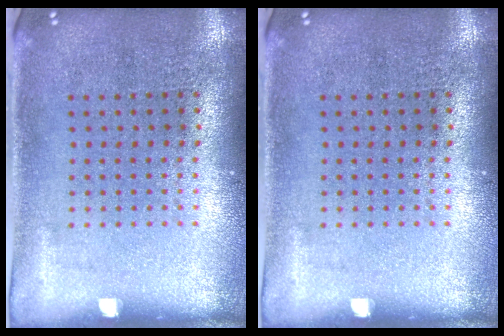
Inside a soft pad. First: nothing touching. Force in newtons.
{"total": 0.0}